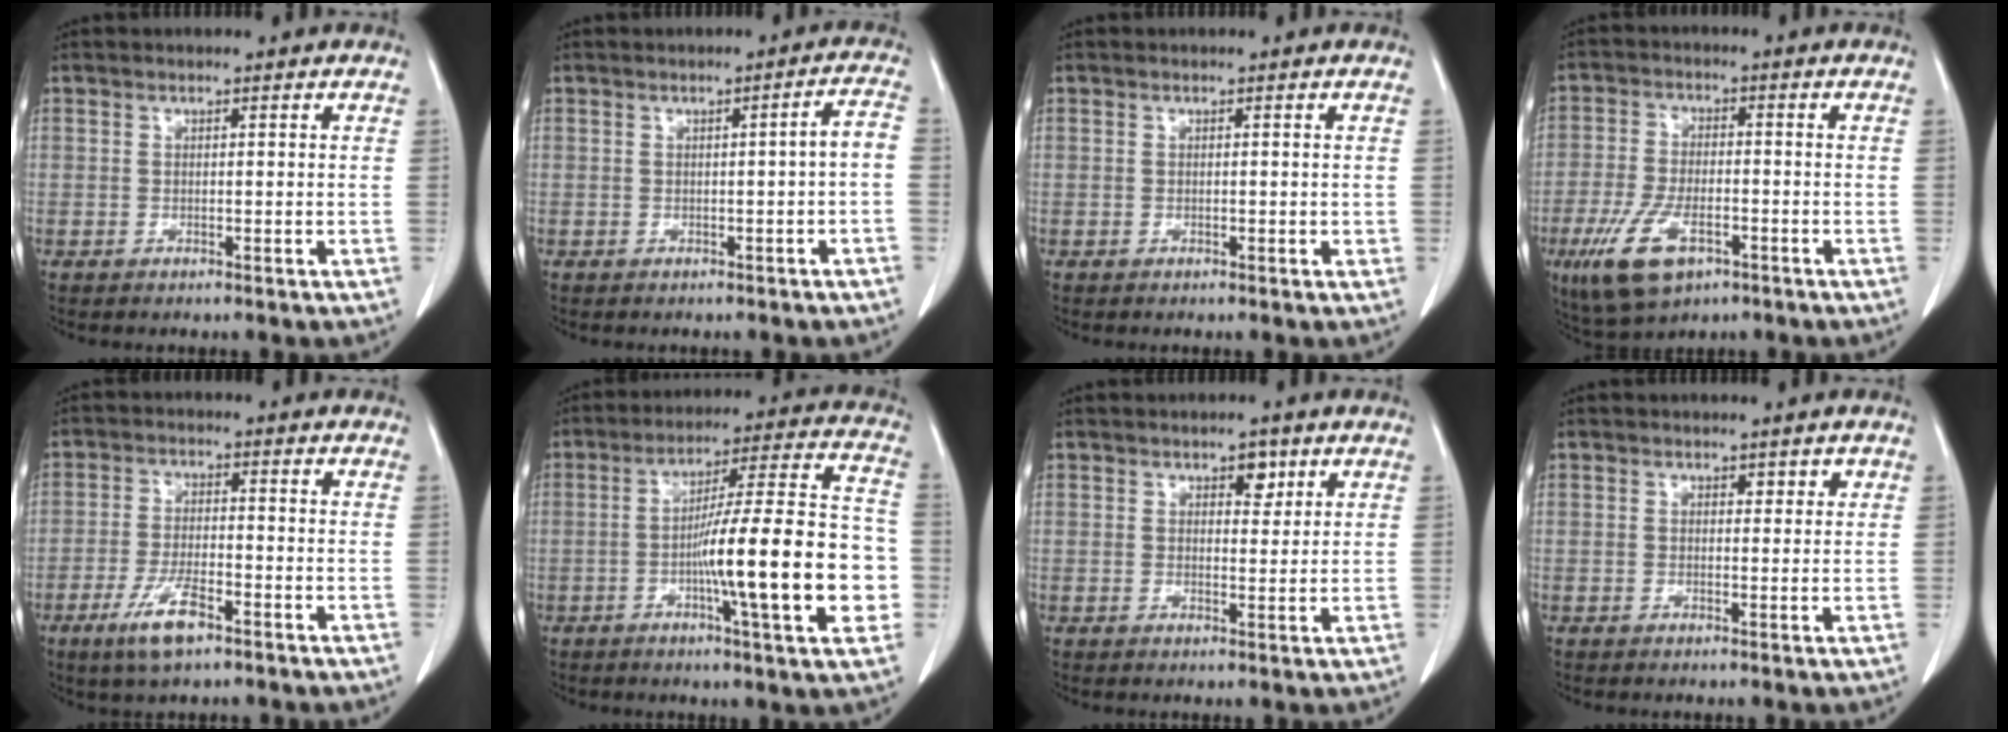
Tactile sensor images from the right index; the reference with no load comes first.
{"total": 3.0, "force": [-0.8, 0.0, 2.9], "torque": [-0.031, 0.008, -0.011]}
{"total": 0.8, "force": [-0.1, 0.3, 0.7], "torque": [-0.010, 0.000, 0.000]}
{"total": 9.7, "force": [-4.8, 4.3, 7.3], "torque": [-0.157, -0.011, -0.077]}
{"total": 6.6, "force": [-3.9, 1.5, 5.1], "torque": [-0.106, -0.008, -0.068]}
{"total": 18.6, "force": [-4.1, 1.5, 18.1], "torque": [-0.249, 0.016, -0.060]}
{"total": 2.8, "force": [1.6, 1.5, 1.8], "torque": [-0.021, 0.000, 0.023]}
{"total": 1.4, "force": [0.8, 0.9, 0.7], "torque": [-0.001, -0.001, 0.008]}